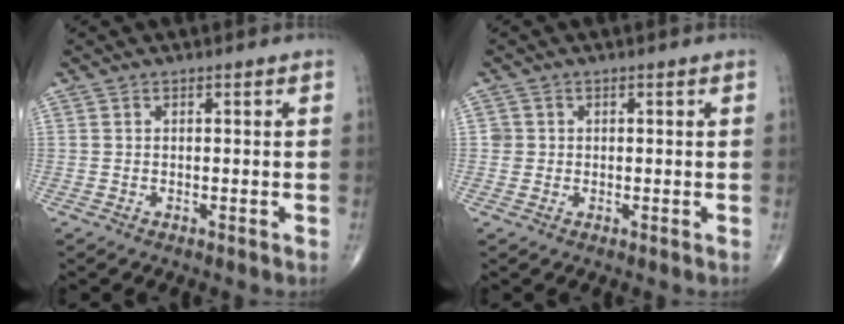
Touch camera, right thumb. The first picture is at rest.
{"total": 1.6, "force": [0.1, 1.6, 0.1], "torque": [0.009, 0.005, -0.002]}